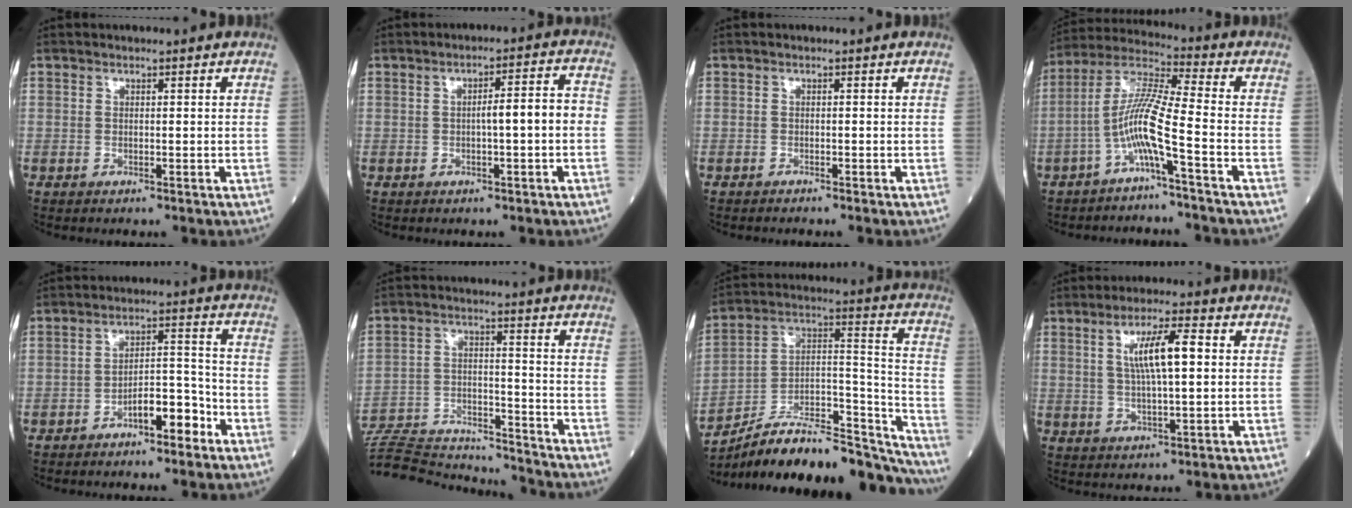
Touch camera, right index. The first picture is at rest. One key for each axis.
{"total": 5.2, "fx": -0.7, "fy": 0.5, "fz": 5.2, "tx": -0.077, "ty": 0.018, "tz": -0.009}
{"total": 0.8, "fx": -0.7, "fy": -0.1, "fz": 0.3, "tx": -0.006, "ty": 0.000, "tz": -0.014}
{"total": 8.9, "fx": -3.6, "fy": -0.5, "fz": 8.2, "tx": -0.169, "ty": 0.014, "tz": -0.076}
{"total": 5.1, "fx": -3.1, "fy": 1.6, "fz": 3.8, "tx": -0.057, "ty": 0.016, "tz": -0.052}
{"total": 20.3, "fx": -19.6, "fy": 2.5, "fz": 4.7, "tx": -0.118, "ty": 0.001, "tz": -0.301}
{"total": 26.3, "fx": -23.3, "fy": 4.6, "fz": 11.1, "tx": -0.129, "ty": 0.038, "tz": -0.362}
{"total": 7.9, "fx": 1.7, "fy": 1.0, "fz": 7.6, "tx": -0.138, "ty": 0.010, "tz": 0.032}